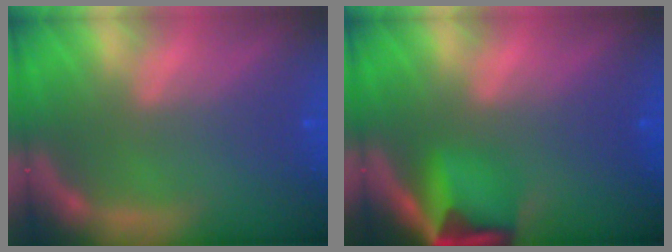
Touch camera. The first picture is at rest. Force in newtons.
{"total": 6.0}